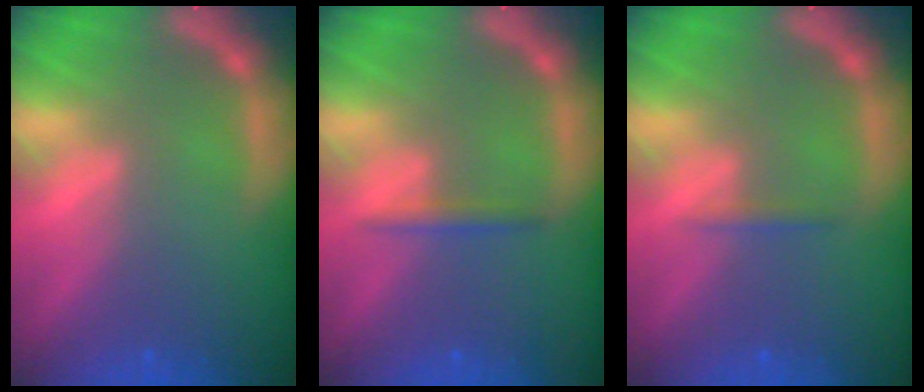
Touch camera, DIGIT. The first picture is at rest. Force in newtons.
{"total": 1.4}
{"total": 0.9}